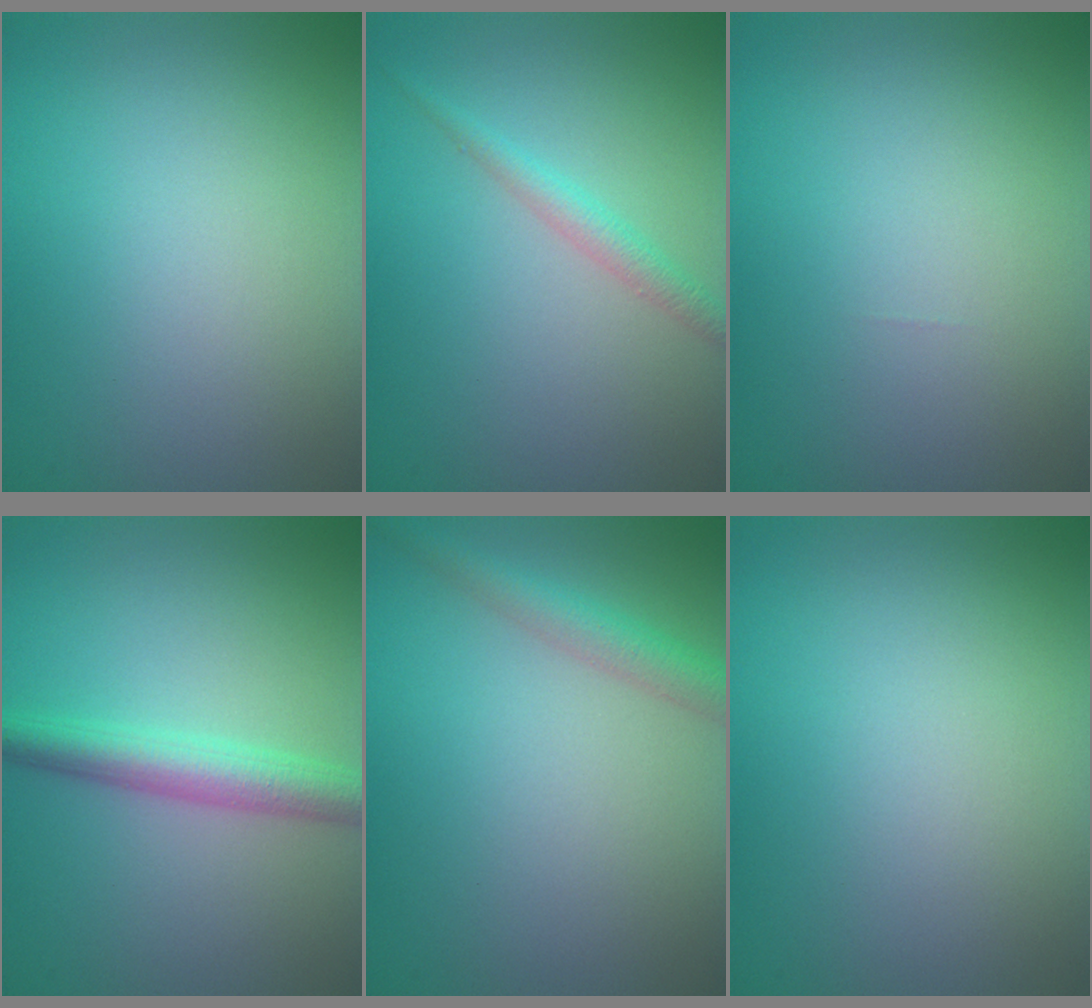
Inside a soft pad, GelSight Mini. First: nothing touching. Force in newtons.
{"total": 1.7, "press": 1.7, "slide": 0.1}
{"total": 0.0}
{"total": 3.9, "press": 3.9, "slide": 0.2}
{"total": 2.8, "press": 2.8, "slide": 0.1}
{"total": 0.0}